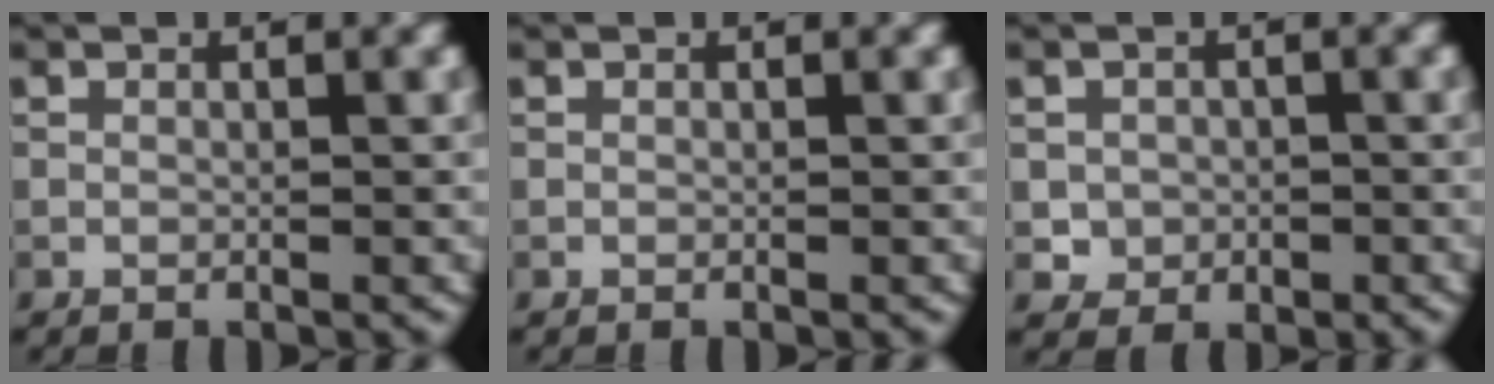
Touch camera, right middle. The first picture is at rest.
{"total": 0.0}
{"total": 1.9, "force": [-0.3, 1.9, 0.3], "torque": [0.004, -0.005, -0.005]}